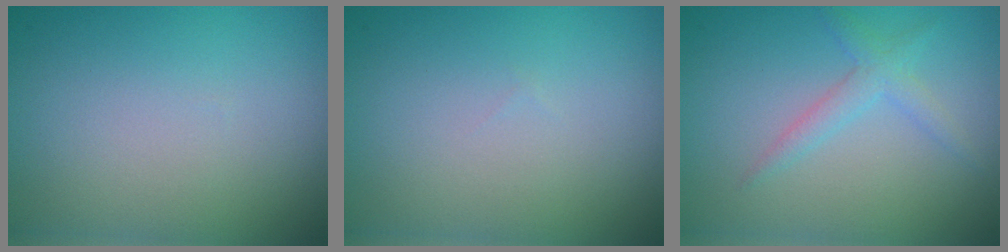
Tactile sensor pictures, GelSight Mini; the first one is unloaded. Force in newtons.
{"total": 0.0}
{"total": 1.9, "press": 1.9, "slide": 0.0}